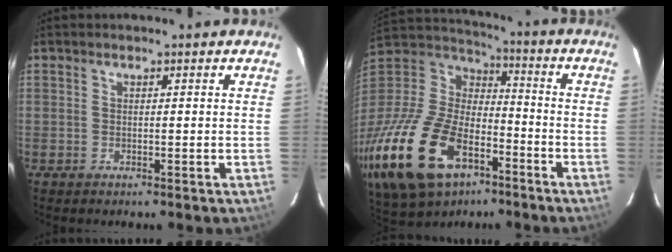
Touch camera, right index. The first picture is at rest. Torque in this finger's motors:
{"motor_torque": [1.21, -0.93, 1.06, 0.21]}